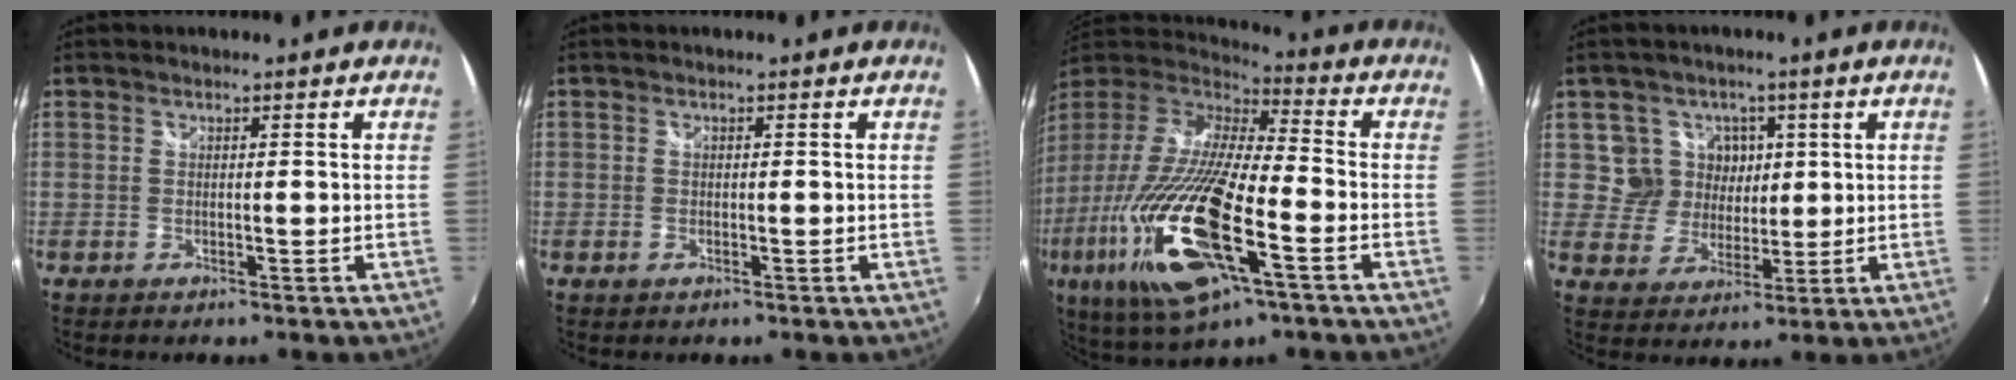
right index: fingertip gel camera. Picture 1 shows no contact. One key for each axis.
{"total": 0.8, "fx": -0.4, "fy": 0.6, "fz": 0.3, "tx": -0.005, "ty": -0.004, "tz": -0.008}
{"total": 27.5, "fx": -10.3, "fy": 7.4, "fz": 24.5, "tx": -0.479, "ty": -0.074, "tz": -0.194}
{"total": 7.5, "fx": 2.1, "fy": 7.0, "fz": 1.3, "tx": -0.029, "ty": 0.008, "tz": 0.040}